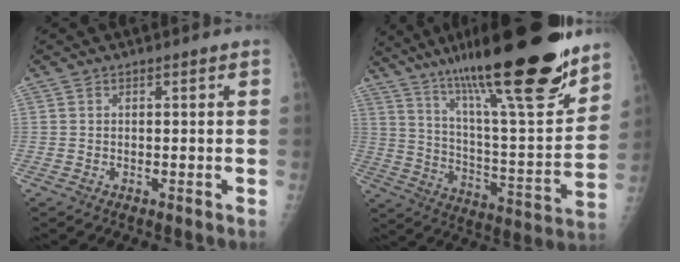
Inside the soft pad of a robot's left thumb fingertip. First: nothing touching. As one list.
[{"total": 28.9, "force": [20.4, 5.0, 19.8], "torque": [-0.294, -0.071, 0.333]}]